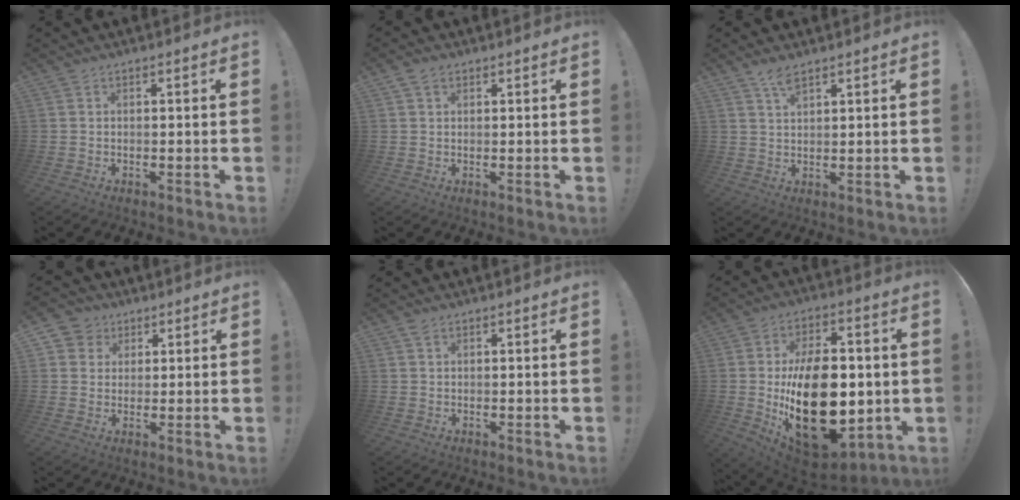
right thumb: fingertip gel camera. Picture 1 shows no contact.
{"total": 2.7, "force": [1.7, 1.7, 1.2], "torque": [-0.018, -0.002, 0.032]}
{"total": 3.8, "force": [2.7, 1.1, 2.3], "torque": [-0.043, -0.013, 0.048]}
{"total": 5.6, "force": [2.2, 5.0, 0.9], "torque": [-0.011, -0.012, 0.043]}
{"total": 1.4, "force": [1.0, 1.0, 0.3], "torque": [0.007, -0.008, 0.015]}
{"total": 30.9, "force": [-2.9, 18.2, 24.7], "torque": [-0.427, 0.002, -0.029]}